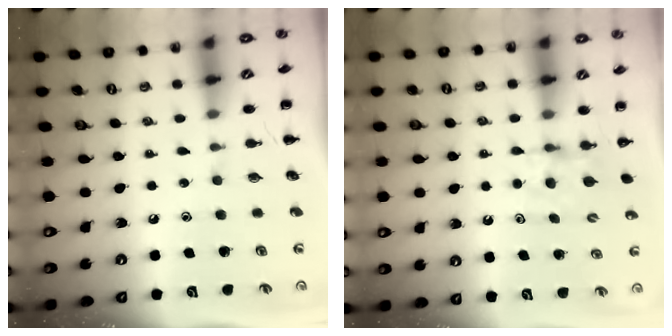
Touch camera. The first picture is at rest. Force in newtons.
{"total": 4.7, "press": 4.7, "slide": 0.7}